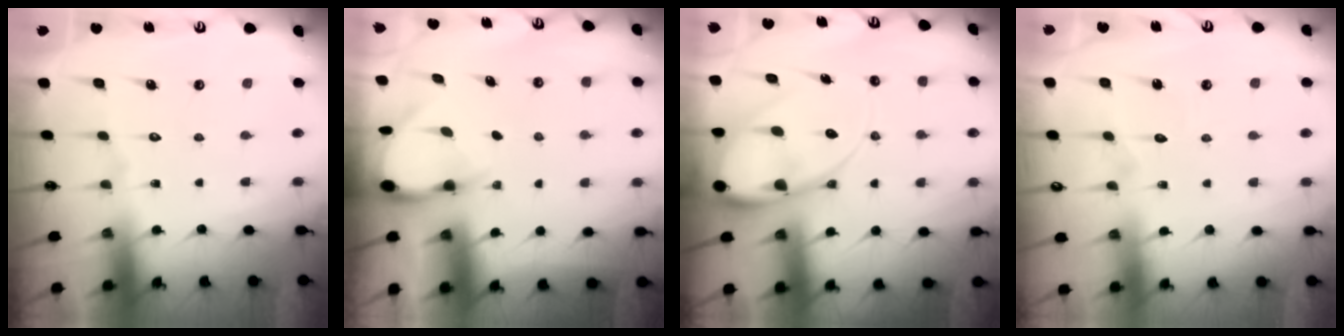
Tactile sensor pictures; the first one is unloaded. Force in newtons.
{"total": 3.3, "press": 3.3, "slide": 0.3}
{"total": 13.2, "press": 13.1, "slide": 1.3}
{"total": 2.5, "press": 2.5, "slide": 0.2}